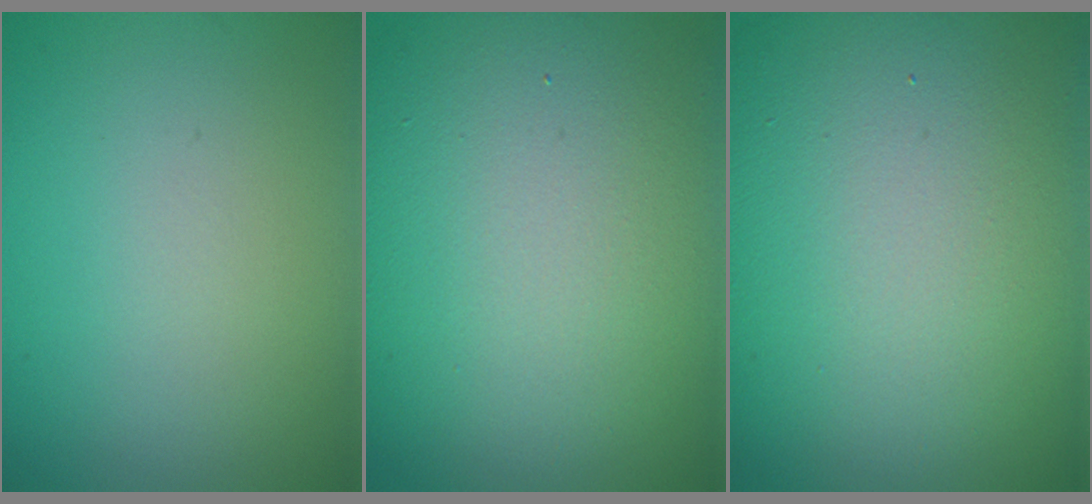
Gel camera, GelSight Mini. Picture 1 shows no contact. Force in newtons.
{"total": 16.2, "press": 16.1, "slide": 1.2}
{"total": 19.8, "press": 19.8, "slide": 1.2}